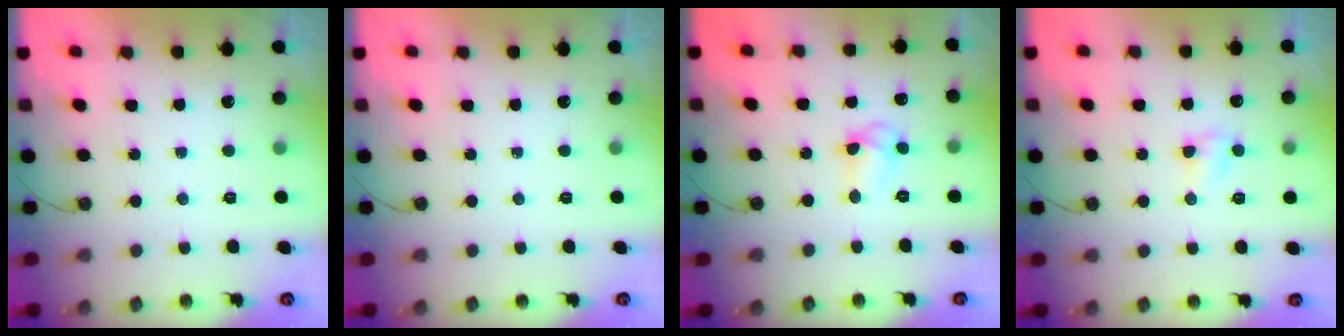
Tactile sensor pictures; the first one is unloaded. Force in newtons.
{"total": 0.0}
{"total": 7.3, "press": 7.3, "slide": 0.5}
{"total": 3.3, "press": 3.2, "slide": 0.5}